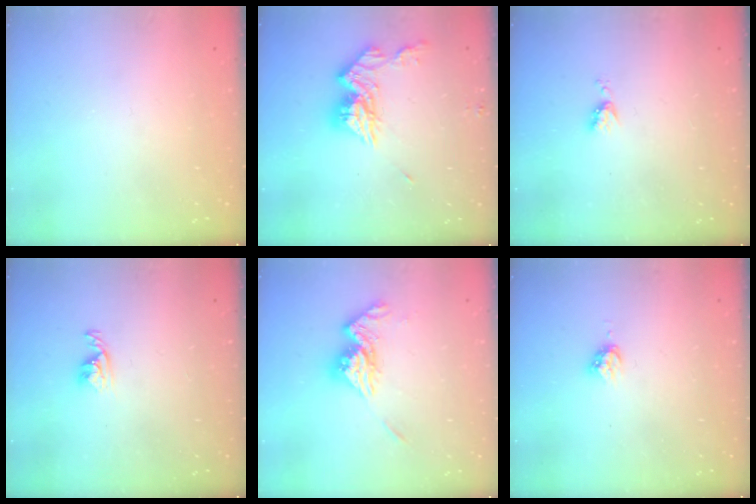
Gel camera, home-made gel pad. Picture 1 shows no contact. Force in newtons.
{"total": 12.3, "press": 12.2, "slide": 1.0}
{"total": 4.3, "press": 4.3, "slide": 0.5}
{"total": 3.3, "press": 3.3, "slide": 0.5}
{"total": 12.3, "press": 12.3, "slide": 1.3}
{"total": 4.3, "press": 4.3, "slide": 0.3}